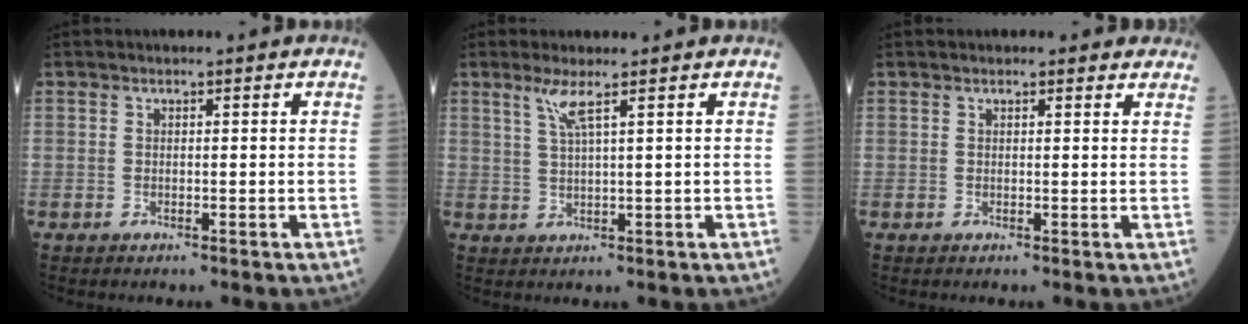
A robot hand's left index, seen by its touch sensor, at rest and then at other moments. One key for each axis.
{"total": 2.8, "fx": 1.6, "fy": -0.5, "fz": 2.3, "tx": -0.055, "ty": -0.005, "tz": 0.035}
{"total": 2.5, "fx": 2.2, "fy": 1.0, "fz": 0.5, "tx": -0.002, "ty": 0.006, "tz": 0.014}